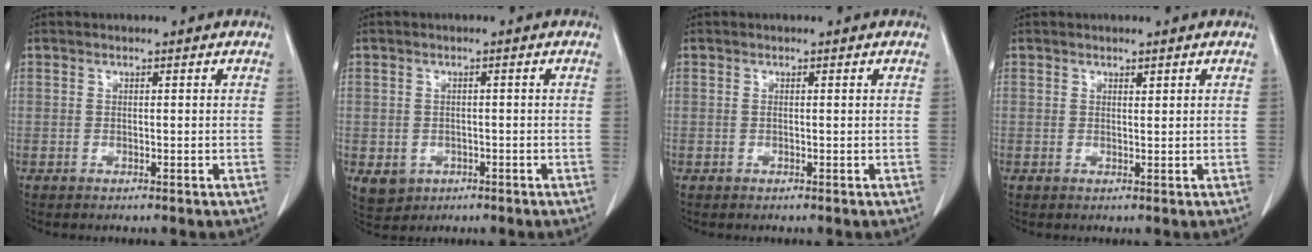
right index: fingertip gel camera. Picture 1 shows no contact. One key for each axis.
{"total": 4.1, "fx": -1.4, "fy": 3.7, "fz": 1.1, "tx": -0.017, "ty": 0.001, "tz": -0.011}
{"total": 0.0}
{"total": 0.6, "fx": 0.5, "fy": 0.1, "fz": 0.3, "tx": -0.008, "ty": -0.005, "tz": 0.007}